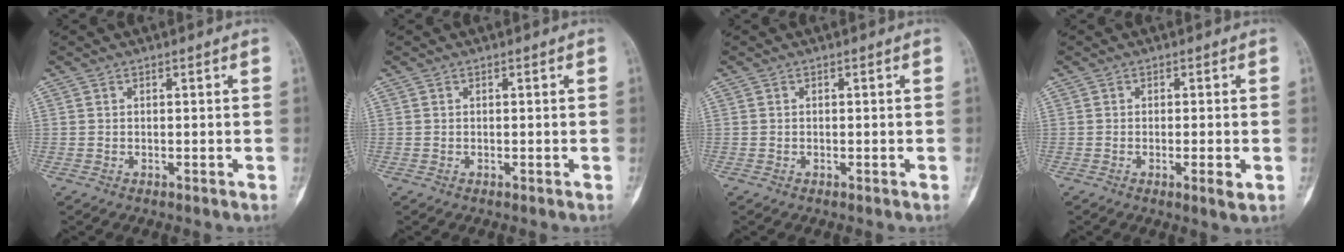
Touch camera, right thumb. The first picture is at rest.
{"total": 0.0}
{"total": 0.0}
{"total": 2.9, "force": [-0.8, 0.5, 2.7], "torque": [-0.043, -0.007, -0.013]}